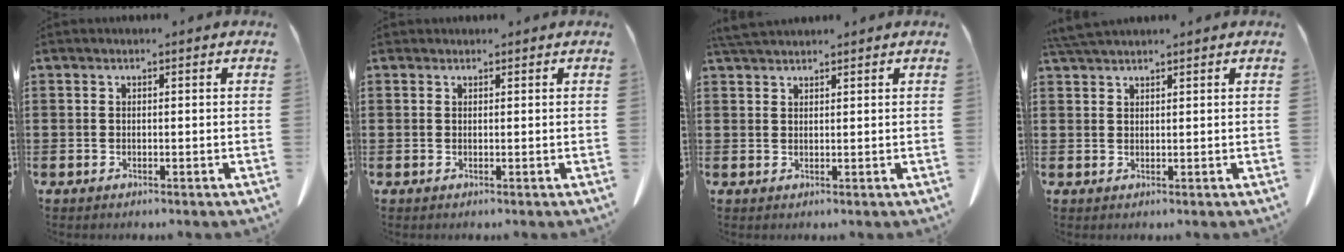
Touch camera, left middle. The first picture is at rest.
{"total": 0.6, "force": [0.5, 0.3, 0.1], "torque": [-0.002, 0.004, 0.009]}
{"total": 2.6, "force": [2.4, 0.3, 0.9], "torque": [-0.023, 0.000, 0.046]}
{"total": 2.7, "force": [2.5, 0.2, 1.1], "torque": [-0.028, 0.000, 0.048]}